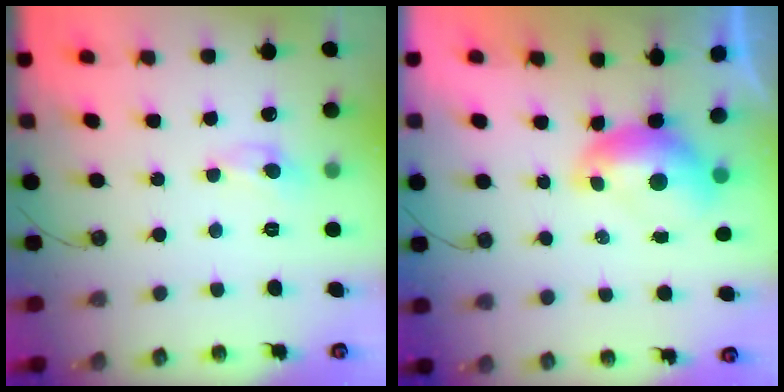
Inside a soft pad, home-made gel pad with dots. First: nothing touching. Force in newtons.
{"total": 1.2, "press": 1.1, "slide": 0.6}